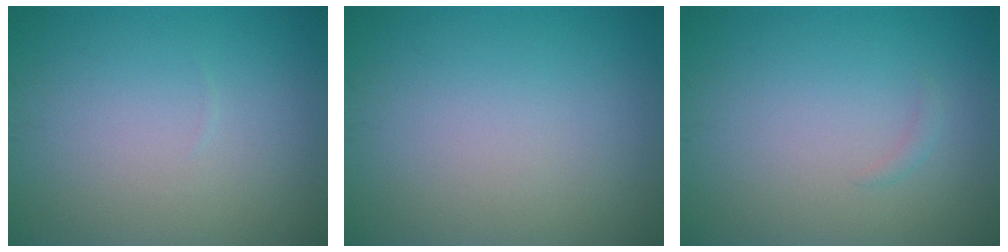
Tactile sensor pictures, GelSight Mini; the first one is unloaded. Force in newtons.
{"total": 0.0}
{"total": 0.6, "press": 0.6, "slide": 0.1}